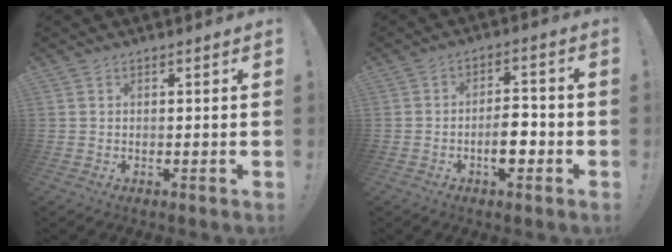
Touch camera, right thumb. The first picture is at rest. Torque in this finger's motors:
{"motor_torque": [1.13, 0.91, 0.76, -0.46, 0.00]}